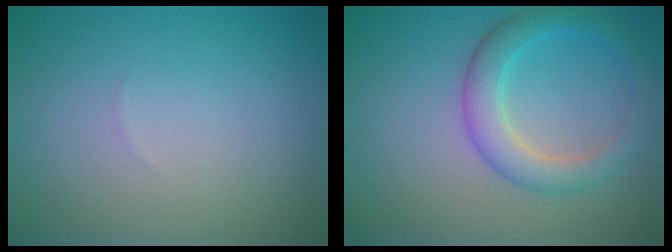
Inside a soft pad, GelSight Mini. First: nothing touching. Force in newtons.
{"total": 3.7, "press": 3.7, "slide": 0.2}